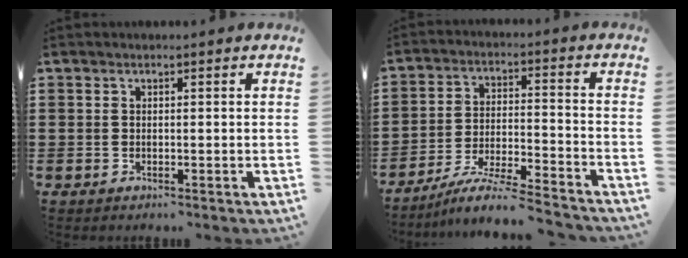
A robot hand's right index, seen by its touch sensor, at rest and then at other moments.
{"total": 7.4, "force": [-6.7, -0.1, 2.9], "torque": [-0.061, -0.007, -0.134]}